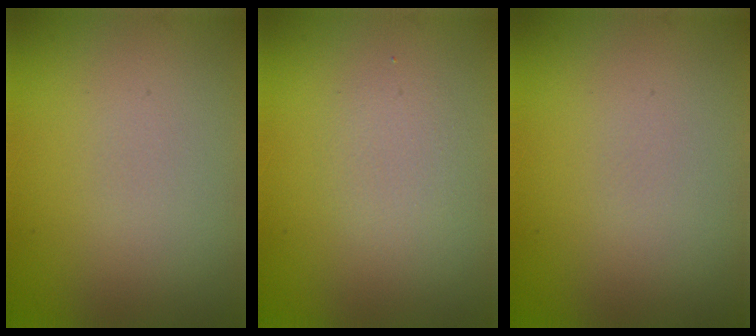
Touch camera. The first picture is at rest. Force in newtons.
{"total": 1.4, "press": 1.4, "slide": 0.1}
{"total": 0.0}